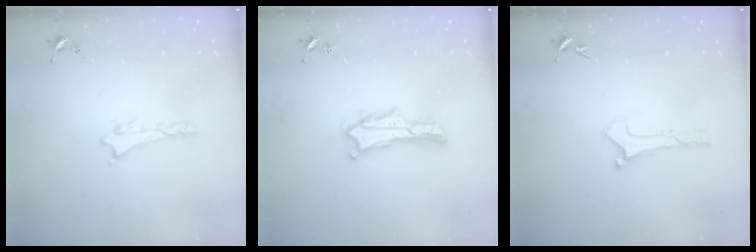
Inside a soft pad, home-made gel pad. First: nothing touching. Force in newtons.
{"total": 2.0, "press": 2.0, "slide": 0.3}
{"total": 0.0}